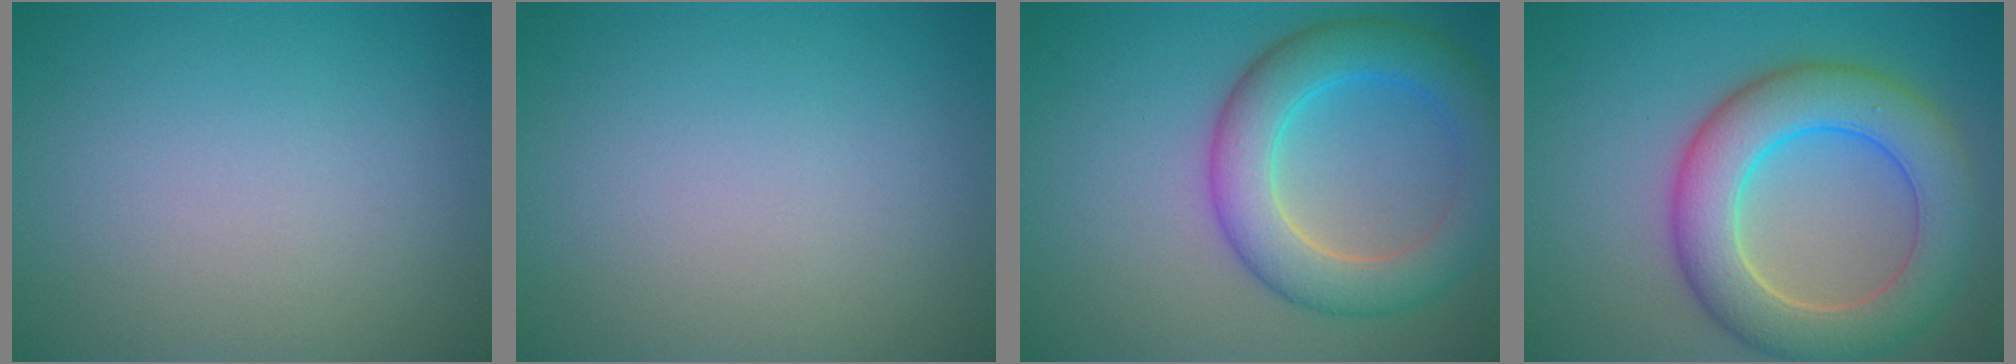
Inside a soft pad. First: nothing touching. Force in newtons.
{"total": 0.0}
{"total": 6.6, "press": 6.6, "slide": 0.2}
{"total": 8.2, "press": 8.2, "slide": 0.4}